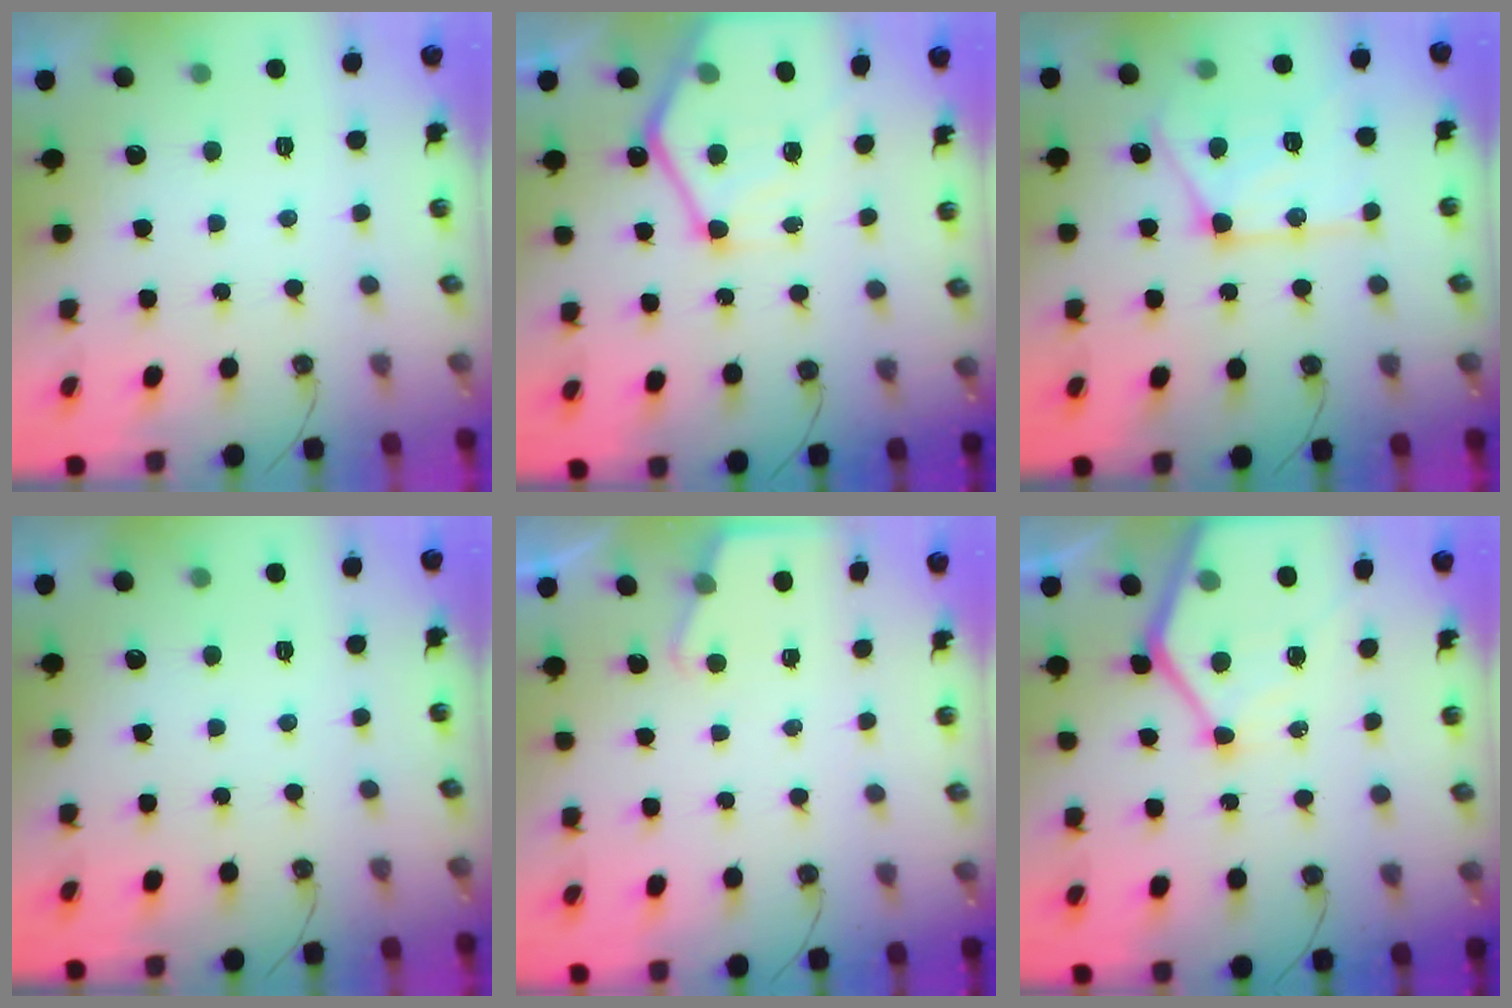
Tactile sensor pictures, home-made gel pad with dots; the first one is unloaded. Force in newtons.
{"total": 16.0, "press": 15.9, "slide": 1.5}
{"total": 17.7, "press": 17.7, "slide": 1.3}
{"total": 0.0}
{"total": 2.7, "press": 2.7, "slide": 0.4}
{"total": 15.7, "press": 15.6, "slide": 1.7}